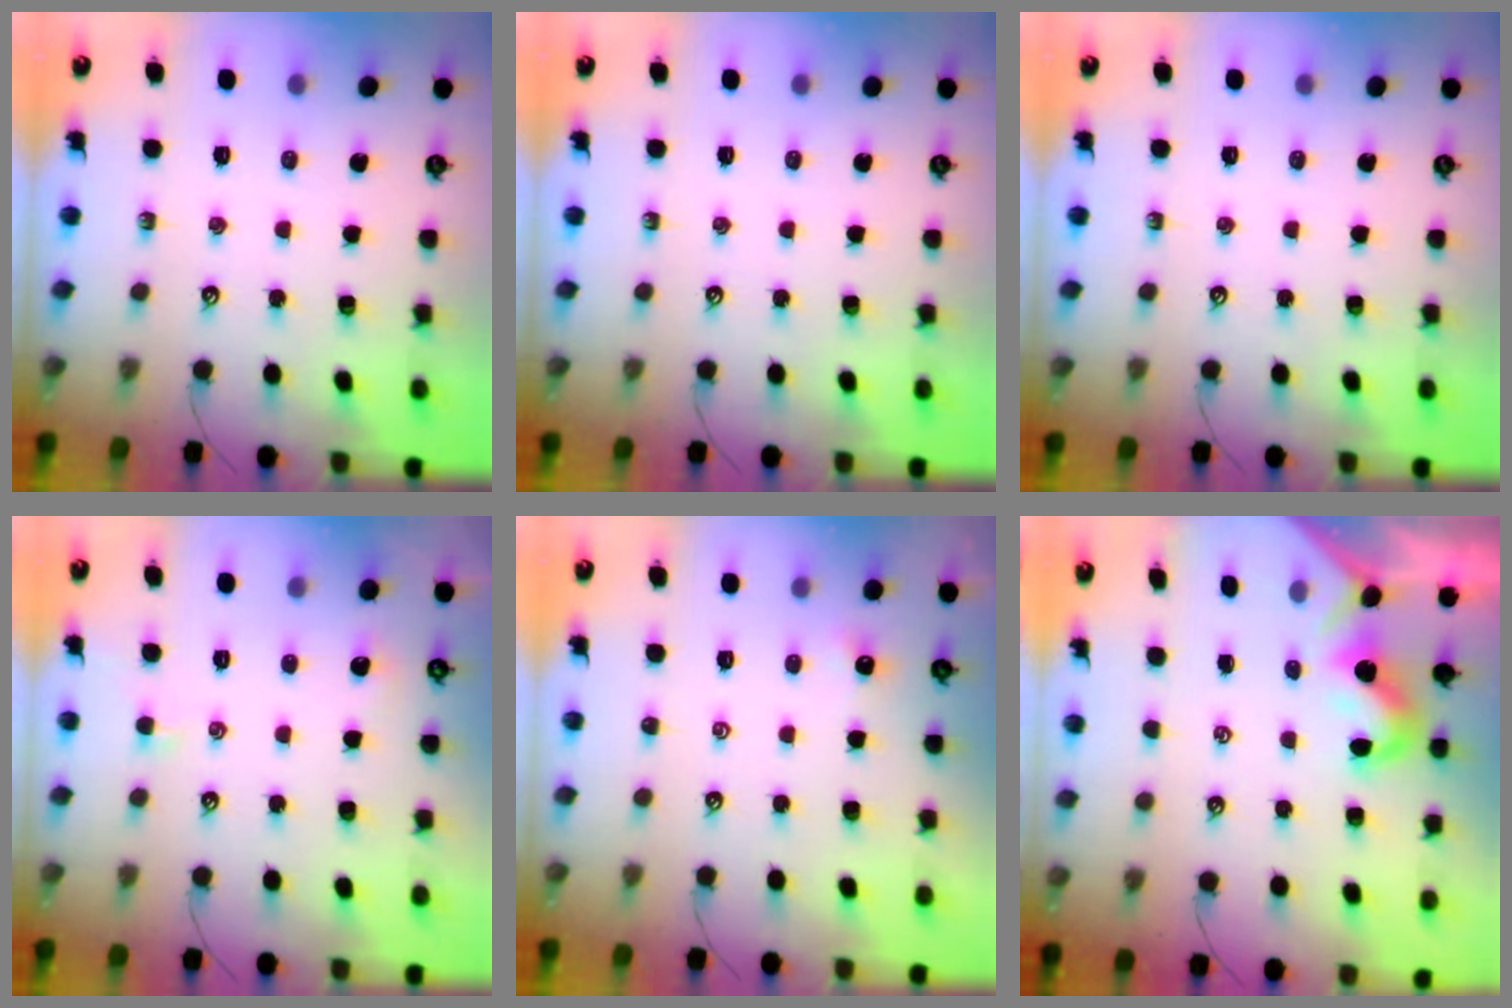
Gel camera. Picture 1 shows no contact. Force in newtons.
{"total": 0.0}
{"total": 0.0}
{"total": 1.0, "press": 0.9, "slide": 0.4}
{"total": 0.5, "press": 0.4, "slide": 0.3}
{"total": 2.1, "press": 2.1, "slide": 0.6}